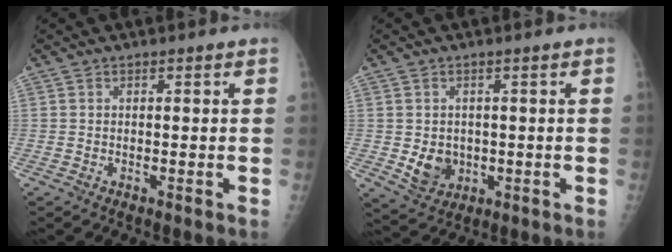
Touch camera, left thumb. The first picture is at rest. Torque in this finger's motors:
{"motor_torque": [0.68, 0.59, 0.55, -0.03, 0.04]}